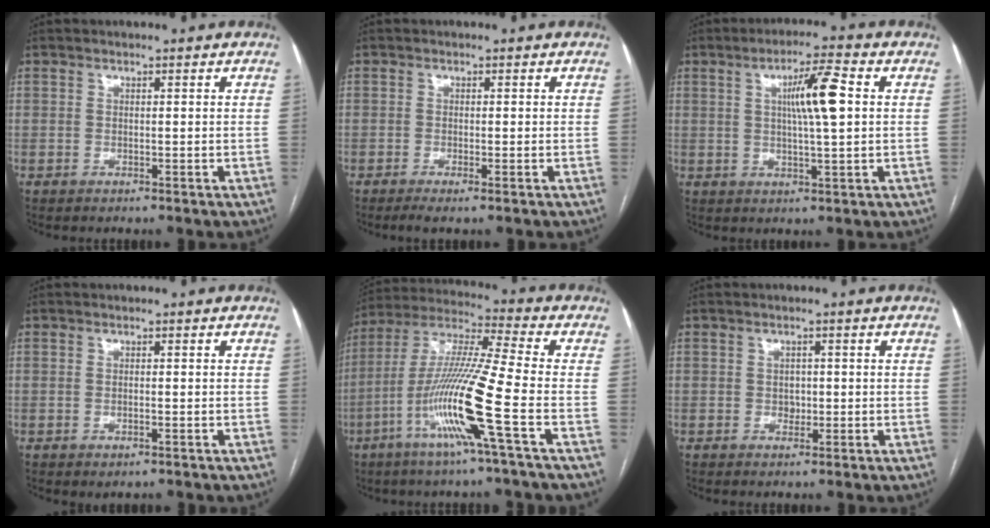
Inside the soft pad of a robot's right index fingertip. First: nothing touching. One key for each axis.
{"total": 2.3, "fx": -1.4, "fy": 0.0, "fz": 1.8, "tx": -0.032, "ty": -0.007, "tz": -0.024}
{"total": 7.9, "fx": 1.5, "fy": 0.4, "fz": 7.7, "tx": -0.132, "ty": 0.007, "tz": 0.026}
{"total": 1.2, "fx": -0.6, "fy": 0.4, "fz": 1.0, "tx": -0.020, "ty": -0.003, "tz": -0.003}
{"total": 15.8, "fx": -5.8, "fy": -1.5, "fz": 14.7, "tx": -0.296, "ty": -0.014, "tz": -0.118}
{"total": 1.7, "fx": -0.1, "fy": 1.4, "fz": 0.9, "tx": -0.013, "ty": 0.002, "tz": 0.001}